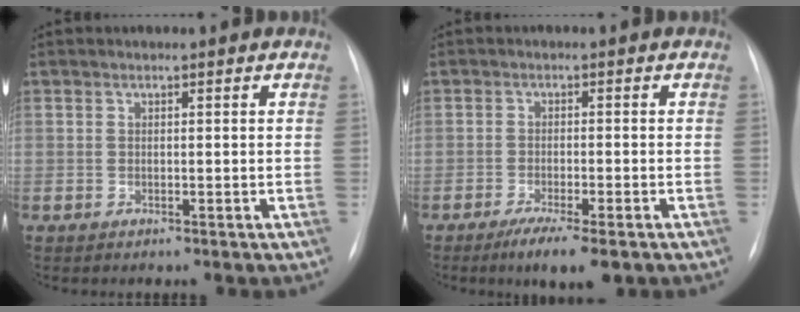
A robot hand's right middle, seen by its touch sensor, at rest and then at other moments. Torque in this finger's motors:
{"motor_torque": [0.11, -0.07, 0.09, 0.05]}